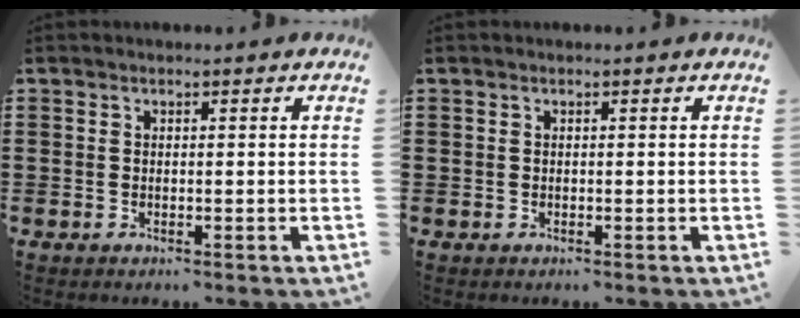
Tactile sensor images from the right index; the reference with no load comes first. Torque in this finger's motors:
{"motor_torque": [0.87, 0.97, 0.05, 0.01]}